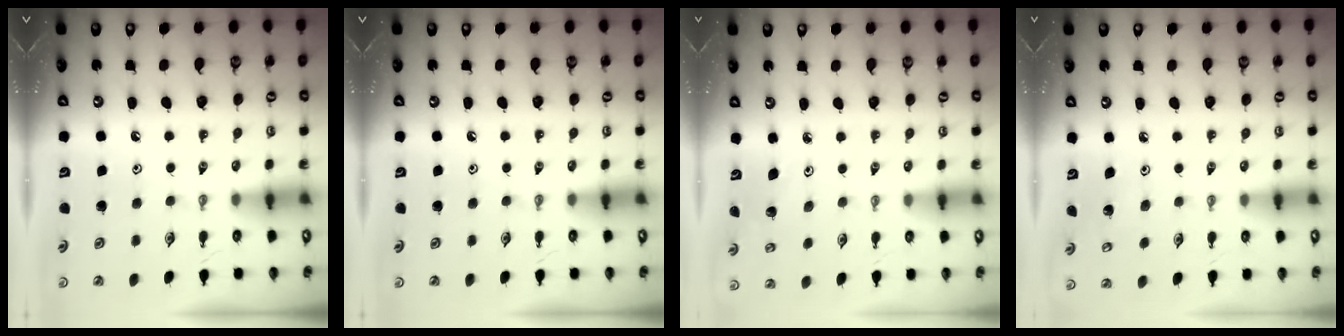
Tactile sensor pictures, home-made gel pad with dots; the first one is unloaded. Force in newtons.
{"total": 0.0}
{"total": 3.9, "press": 3.5, "slide": 1.7}
{"total": 3.3, "press": 3.3, "slide": 0.3}